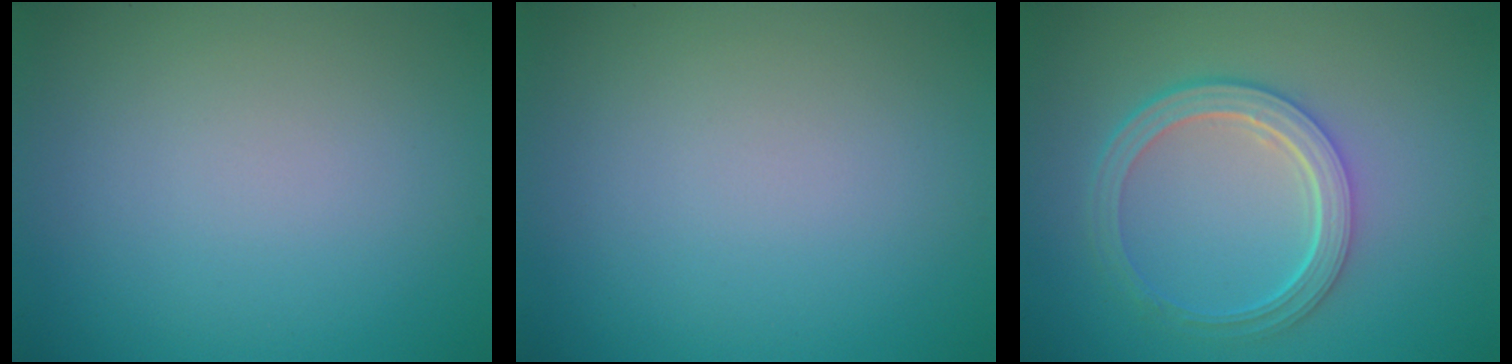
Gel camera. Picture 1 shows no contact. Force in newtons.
{"total": 0.0}
{"total": 4.8, "press": 3.6, "slide": 3.2}